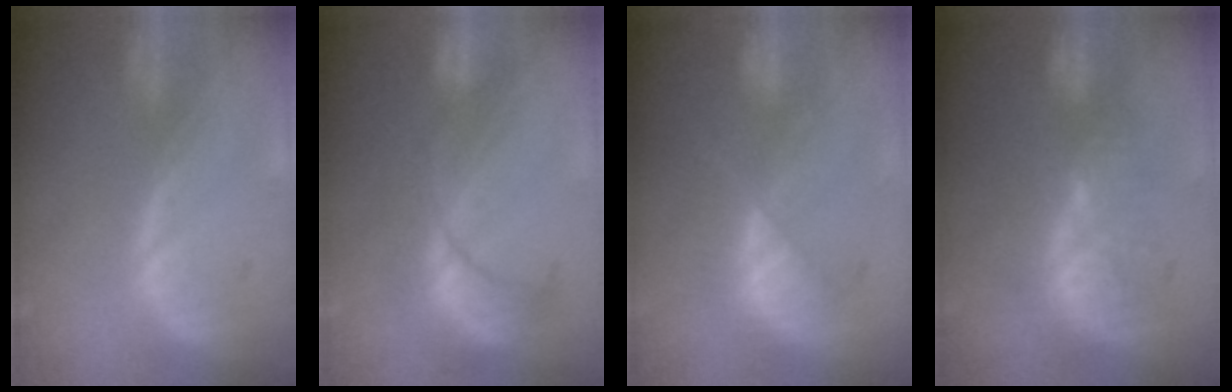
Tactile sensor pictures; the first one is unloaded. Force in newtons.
{"total": 8.1, "press": 8.0, "slide": 0.8}
{"total": 7.5, "press": 6.7, "slide": 3.3}
{"total": 9.3, "press": 8.6, "slide": 3.6}